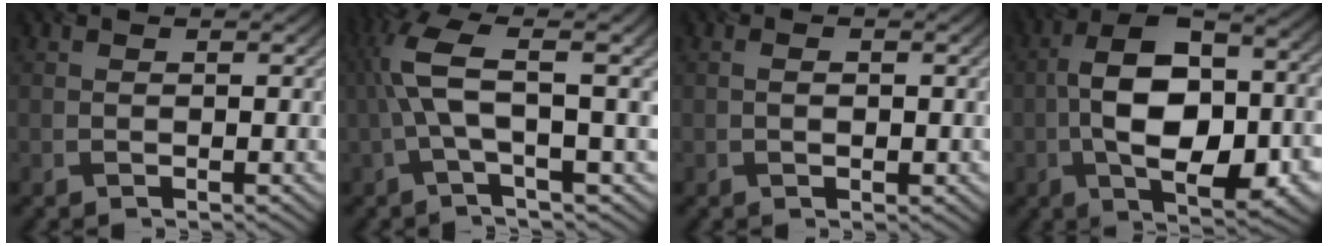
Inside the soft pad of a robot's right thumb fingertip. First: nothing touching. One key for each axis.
{"total": 10.2, "fx": 2.1, "fy": 2.0, "fz": 9.8, "tx": -0.197, "ty": 0.027, "tz": 0.038}
{"total": 1.5, "fx": 0.0, "fy": 0.7, "fz": 1.3, "tx": -0.022, "ty": -0.001, "tz": 0.005}
{"total": 17.0, "fx": -2.5, "fy": 8.5, "fz": 14.4, "tx": -0.243, "ty": -0.003, "tz": -0.035}